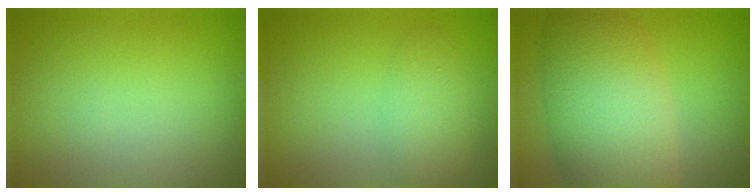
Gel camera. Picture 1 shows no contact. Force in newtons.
{"total": 2.8, "press": 2.8, "slide": 0.1}
{"total": 10.1, "press": 10.1, "slide": 0.4}